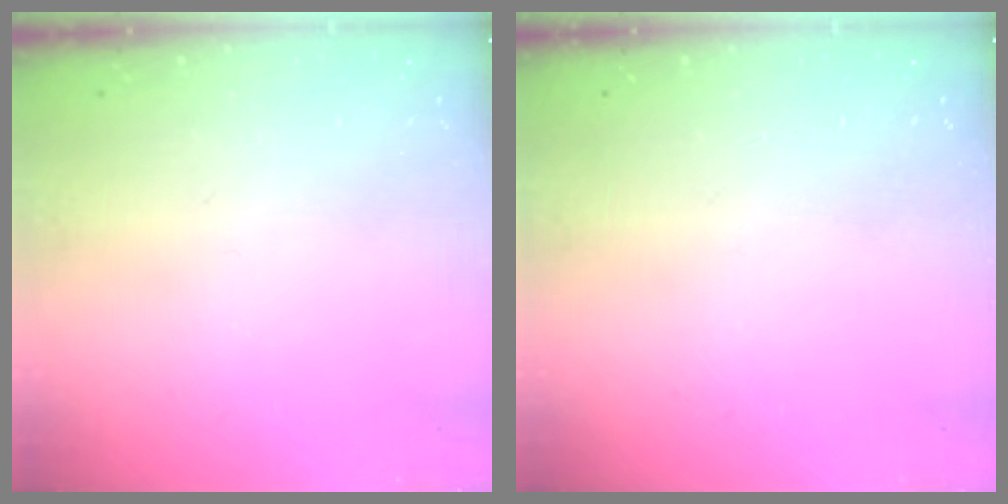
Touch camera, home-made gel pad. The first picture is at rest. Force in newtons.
{"total": 0.0}